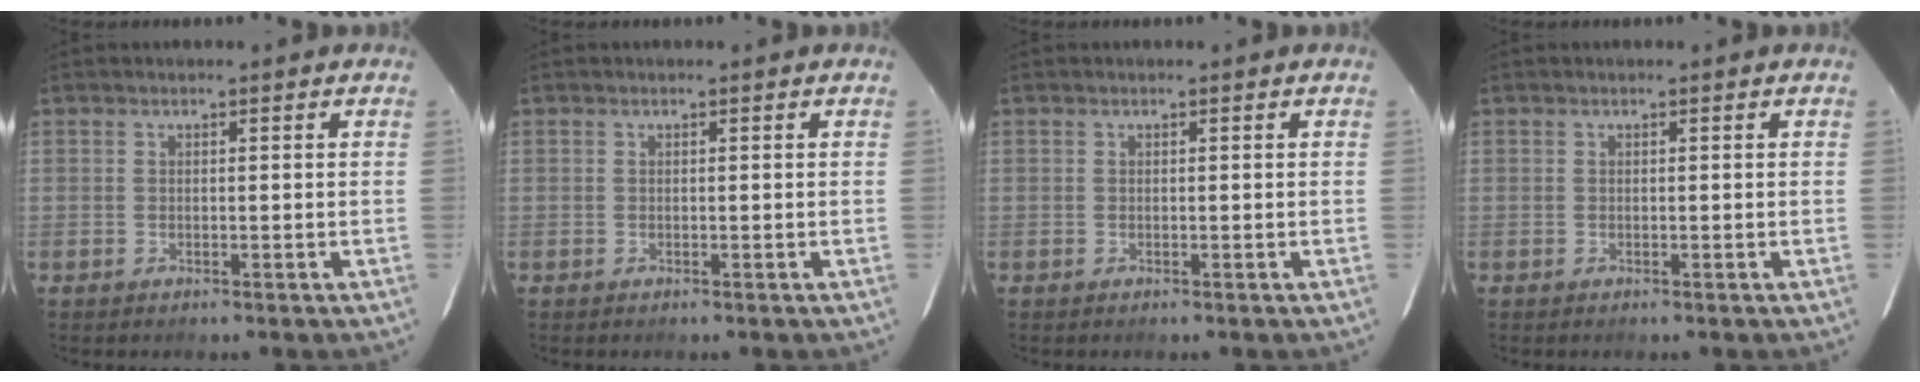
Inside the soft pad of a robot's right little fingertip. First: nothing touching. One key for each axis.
{"total": 0.0}
{"total": 0.0}
{"total": 0.0}